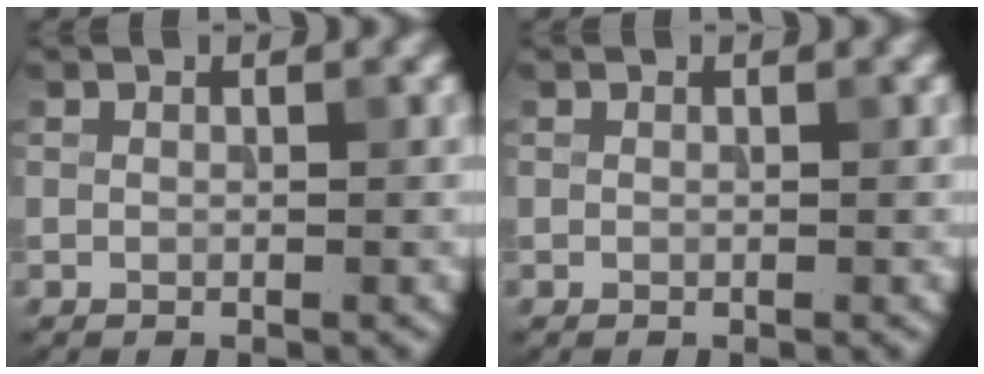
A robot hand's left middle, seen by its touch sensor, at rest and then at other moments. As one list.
[{"total": 0.0}]